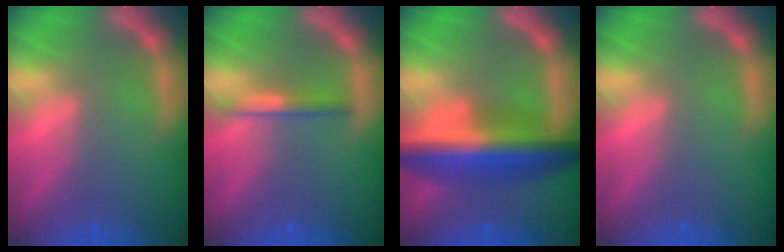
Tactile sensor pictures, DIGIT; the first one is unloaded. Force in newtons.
{"total": 2.0}
{"total": 10.0}
{"total": 0.0}